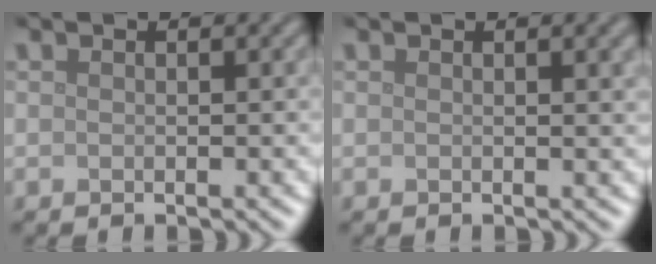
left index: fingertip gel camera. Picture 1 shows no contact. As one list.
[{"total": 1.9, "force": [0.7, 0.6, 1.7], "torque": [-0.013, 0.005, 0.007]}]